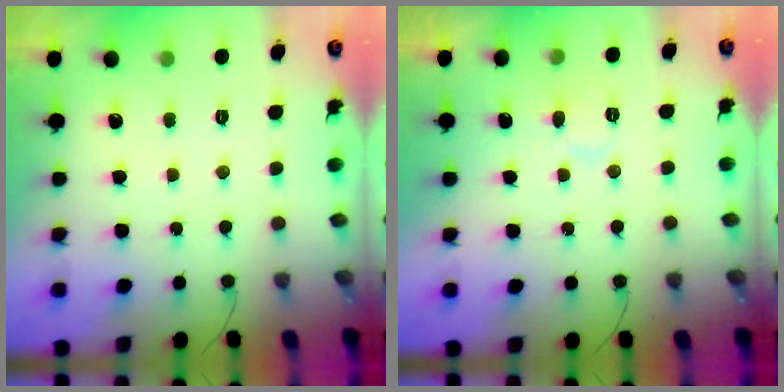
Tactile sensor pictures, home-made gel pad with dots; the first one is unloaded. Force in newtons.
{"total": 5.4, "press": 5.4, "slide": 0.3}